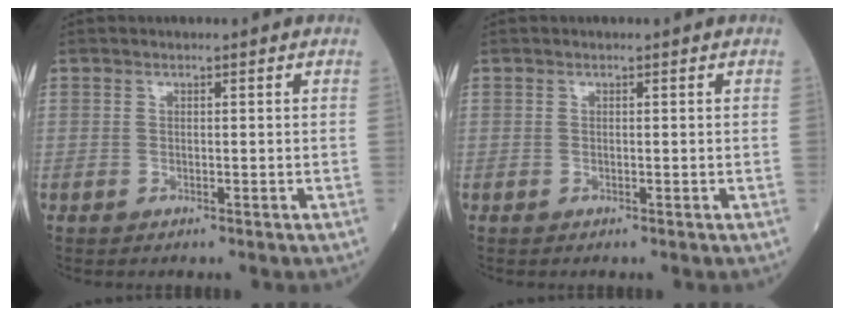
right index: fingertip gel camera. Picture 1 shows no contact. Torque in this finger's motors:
{"motor_torque": [0.01, -0.01, -0.05, 0.01]}